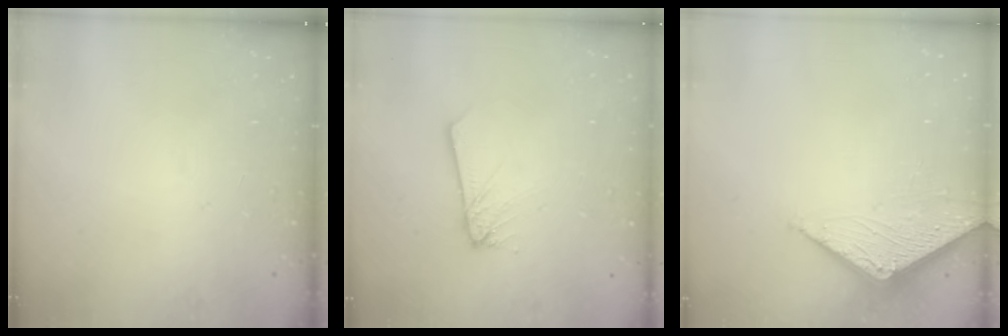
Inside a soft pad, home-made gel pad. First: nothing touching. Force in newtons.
{"total": 2.6, "press": 2.6, "slide": 0.2}
{"total": 2.8, "press": 2.8, "slide": 0.3}